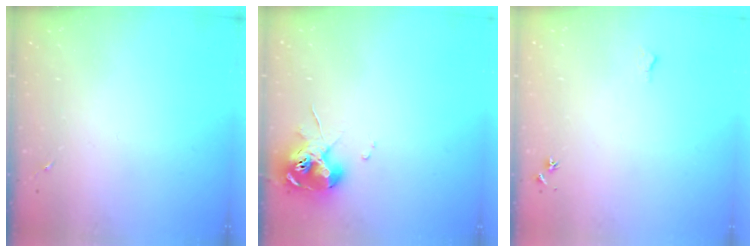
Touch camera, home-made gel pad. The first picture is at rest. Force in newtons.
{"total": 10.5, "press": 10.4, "slide": 1.3}
{"total": 5.6, "press": 5.5, "slide": 0.7}